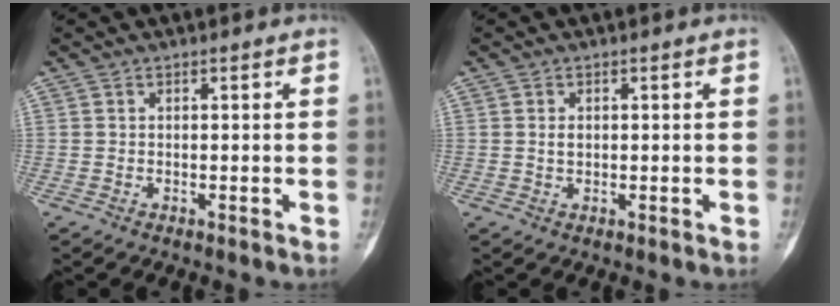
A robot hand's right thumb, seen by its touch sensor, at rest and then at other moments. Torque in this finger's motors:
{"motor_torque": [0.44, 0.33, 0.27, -0.20, 0.12]}